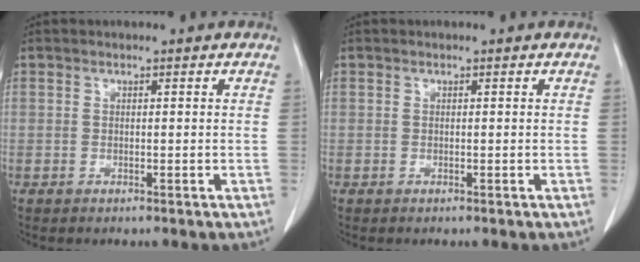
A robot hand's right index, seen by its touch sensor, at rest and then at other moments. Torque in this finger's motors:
{"motor_torque": [0.00, 0.00, 0.00, 0.00]}